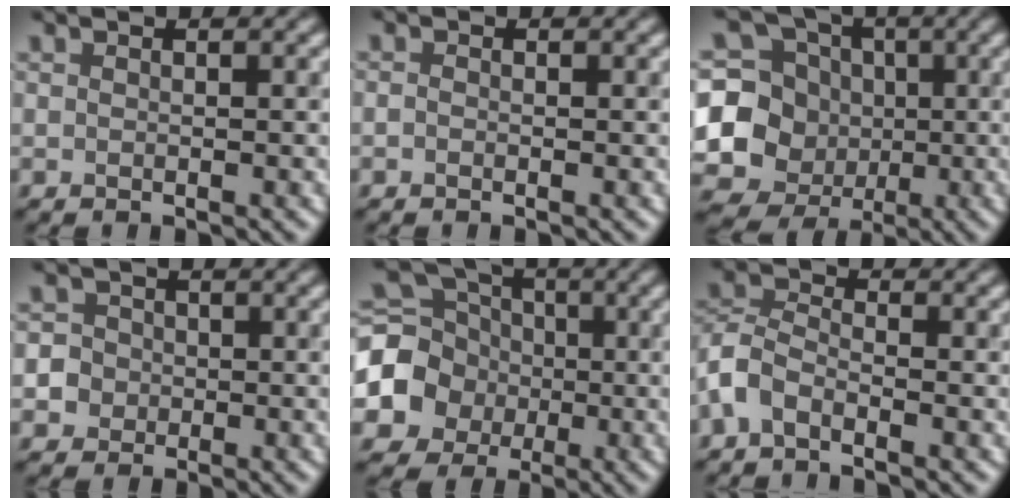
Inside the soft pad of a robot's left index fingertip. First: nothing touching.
{"total": 0.6, "force": [-0.5, -0.1, -0.3], "torque": [0.006, -0.002, -0.009]}
{"total": 14.6, "force": [-1.5, 14.1, 3.2], "torque": [-0.106, 0.005, -0.044]}
{"total": 3.2, "force": [-1.1, 3.0, 0.1], "torque": [0.025, 0.010, -0.035]}
{"total": 6.4, "force": [-1.5, 5.9, 2.0], "torque": [-0.043, -0.005, -0.044]}
{"total": 3.2, "force": [-2.4, 1.6, 1.4], "torque": [-0.033, 0.002, -0.060]}